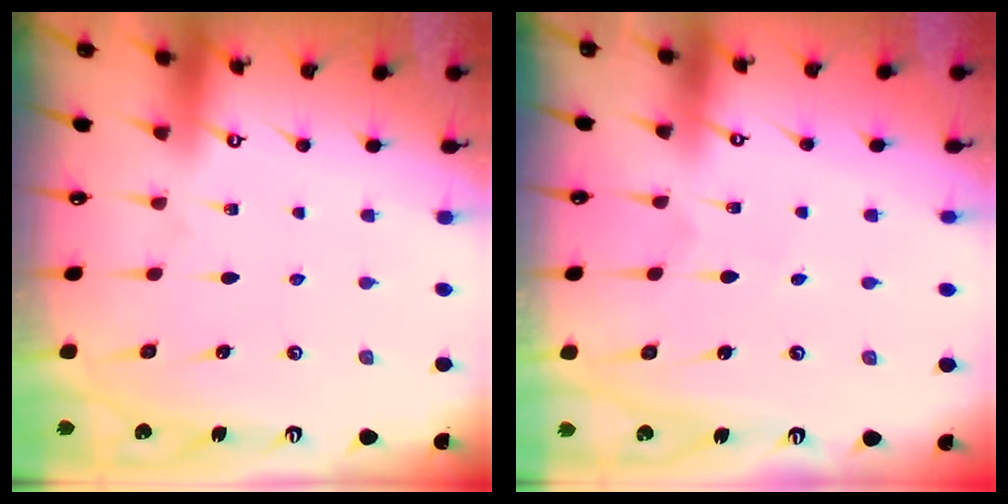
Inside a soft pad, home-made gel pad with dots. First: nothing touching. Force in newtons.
{"total": 2.3, "press": 2.2, "slide": 0.2}